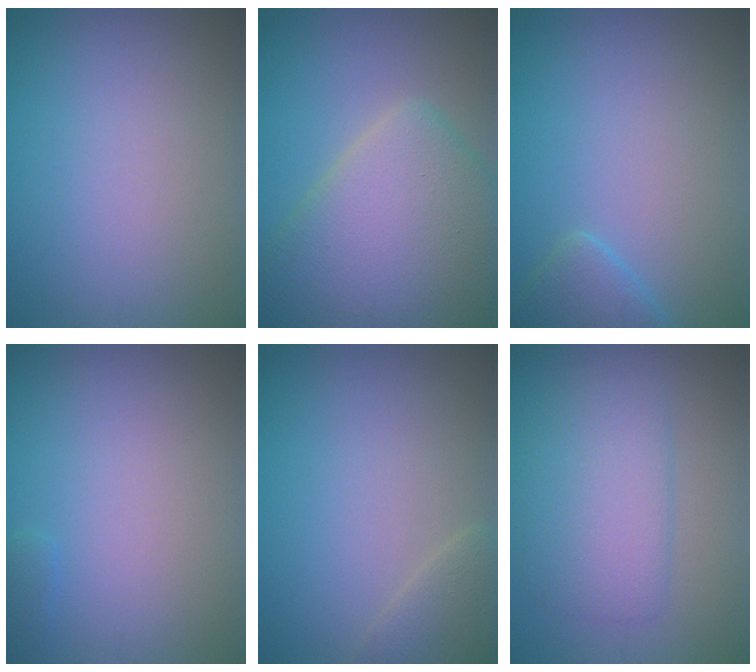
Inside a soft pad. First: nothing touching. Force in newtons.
{"total": 8.6, "press": 8.6, "slide": 0.6}
{"total": 2.2, "press": 2.2, "slide": 0.1}
{"total": 0.7, "press": 0.7, "slide": 0.0}
{"total": 2.0, "press": 2.0, "slide": 0.2}
{"total": 4.6, "press": 4.5, "slide": 0.2}